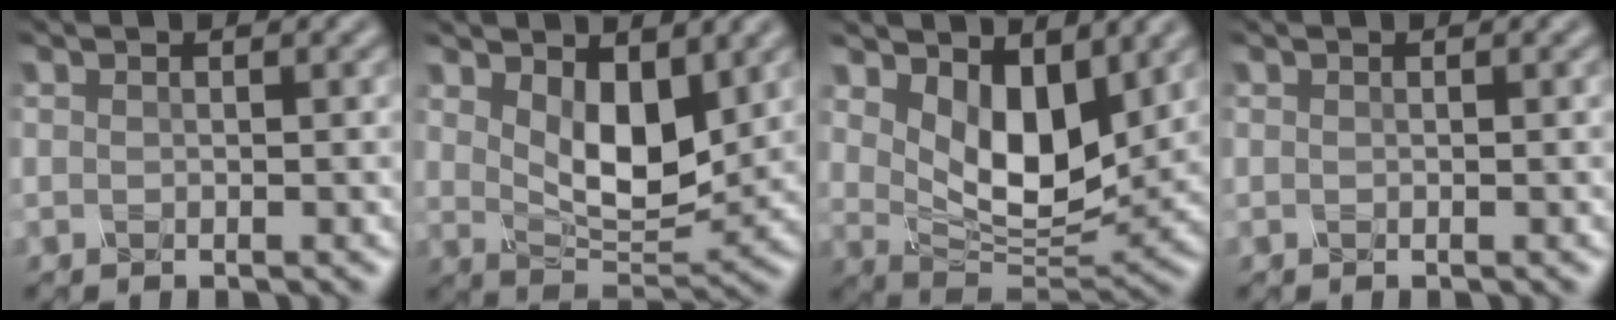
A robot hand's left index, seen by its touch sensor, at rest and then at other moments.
{"total": 5.4, "force": [1.8, 2.6, 4.3], "torque": [-0.085, -0.013, 0.049]}
{"total": 5.8, "force": [2.4, 3.1, 4.3], "torque": [-0.084, -0.021, 0.052]}
{"total": 0.0}